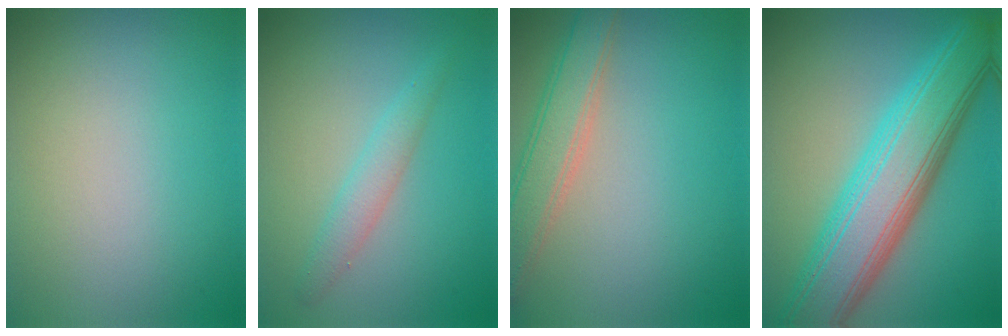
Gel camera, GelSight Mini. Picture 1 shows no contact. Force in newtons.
{"total": 2.9, "press": 2.9, "slide": 0.4}
{"total": 4.1, "press": 4.1, "slide": 0.2}
{"total": 10.2, "press": 10.2, "slide": 0.4}